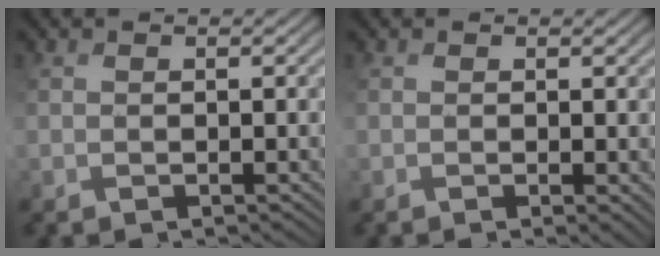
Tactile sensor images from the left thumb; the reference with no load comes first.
{"total": 1.5, "force": [-0.1, 0.4, 1.5], "torque": [-0.027, -0.004, 0.000]}